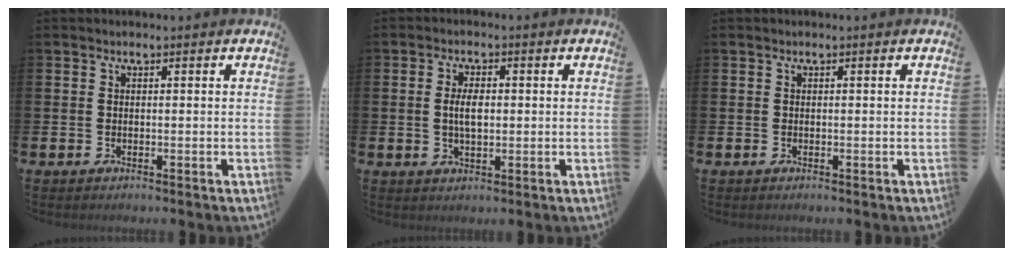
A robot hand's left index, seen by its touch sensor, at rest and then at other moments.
{"total": 3.7, "force": [0.4, 1.7, 3.2], "torque": [-0.041, -0.002, -0.001]}
{"total": 0.0}